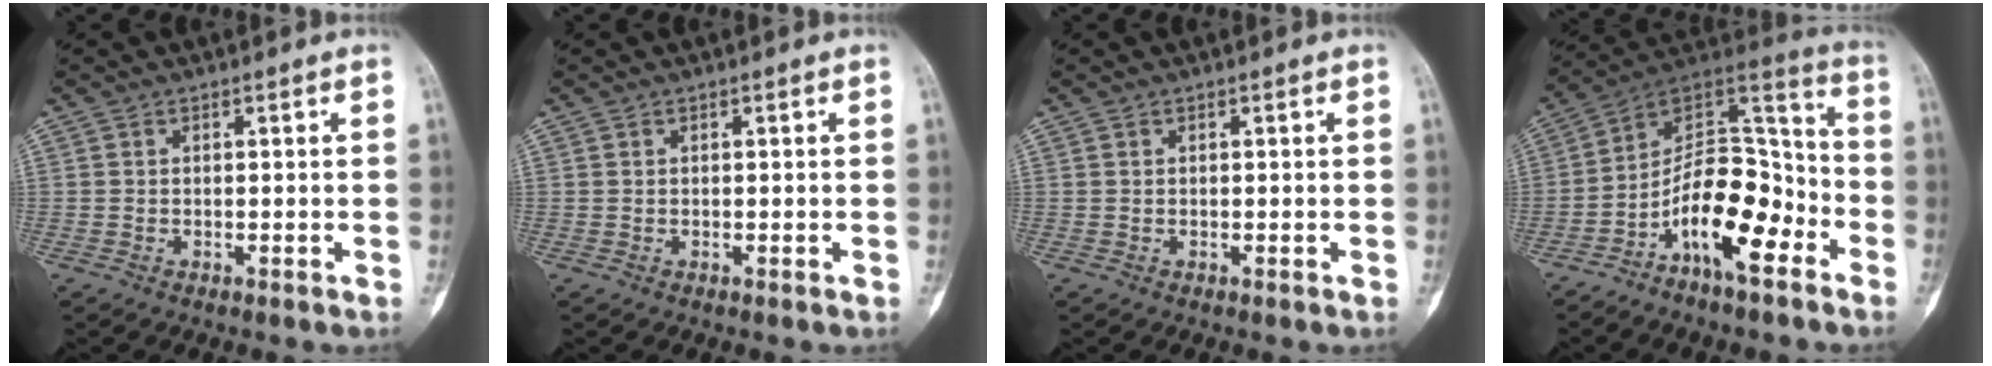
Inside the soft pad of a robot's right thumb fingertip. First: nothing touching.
{"total": 0.0}
{"total": 0.0}
{"total": 17.0, "force": [-7.9, 7.4, 13.1], "torque": [-0.194, 0.086, -0.139]}